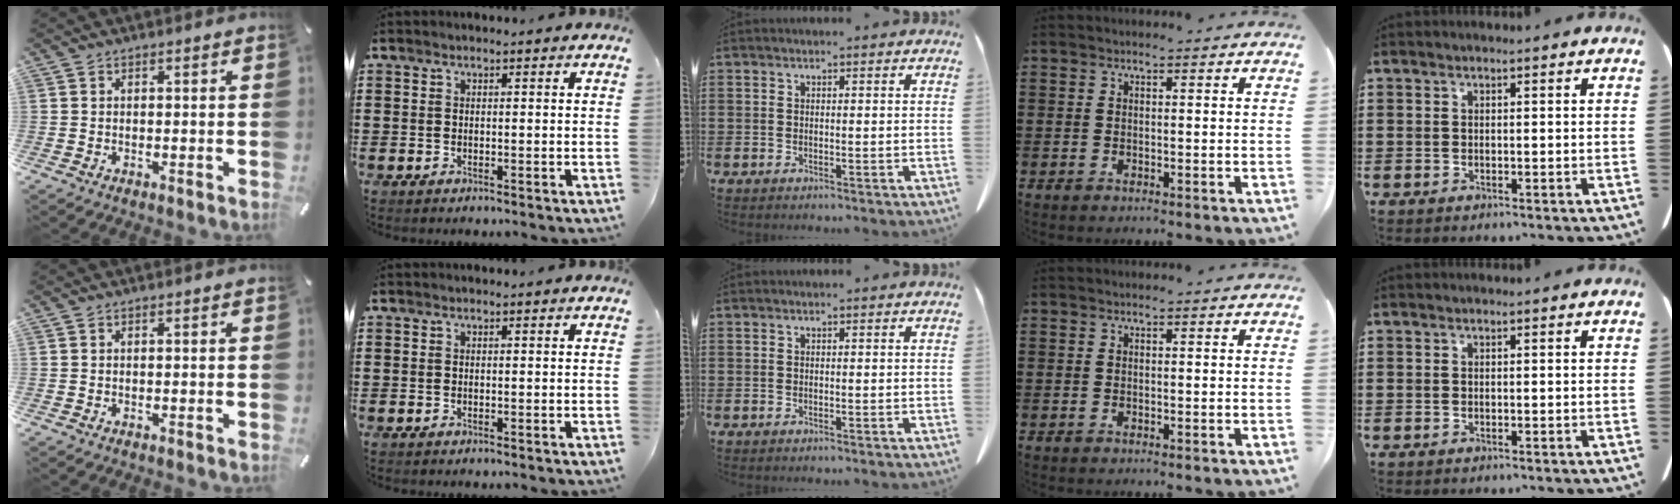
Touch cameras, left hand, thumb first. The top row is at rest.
{}